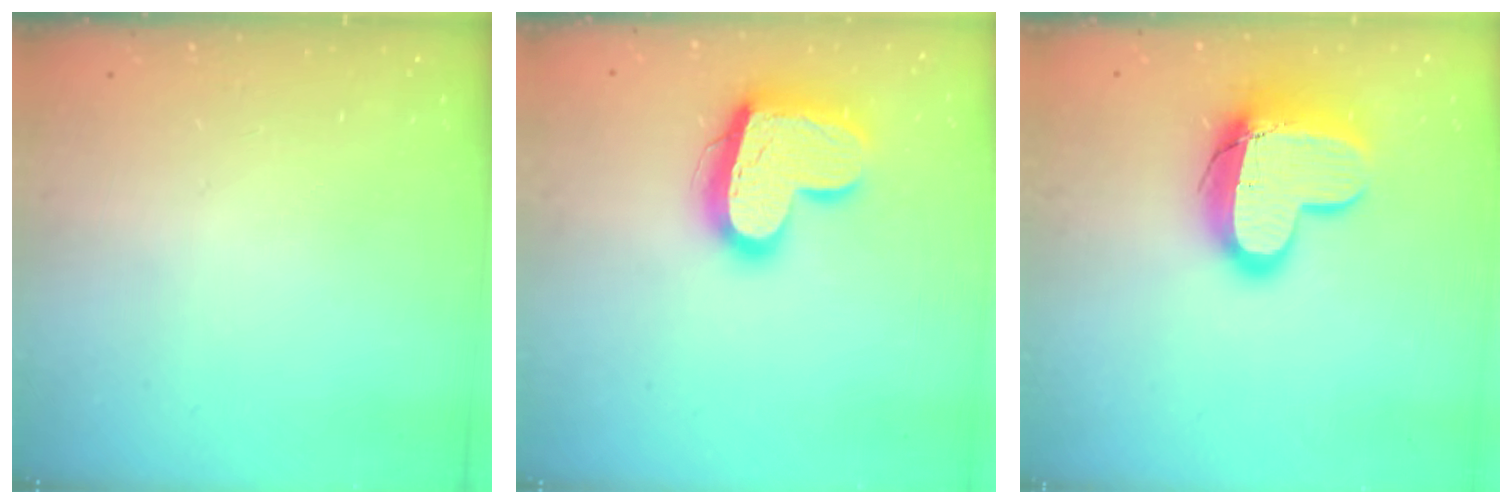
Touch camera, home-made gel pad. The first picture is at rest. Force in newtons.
{"total": 18.3, "press": 18.2, "slide": 1.7}
{"total": 15.2, "press": 15.2, "slide": 1.4}